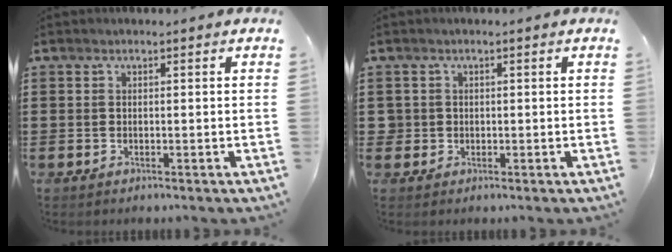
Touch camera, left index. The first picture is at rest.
{"total": 1.5, "force": [0.0, 1.5, 0.3], "torque": [-0.012, 0.006, -0.003]}